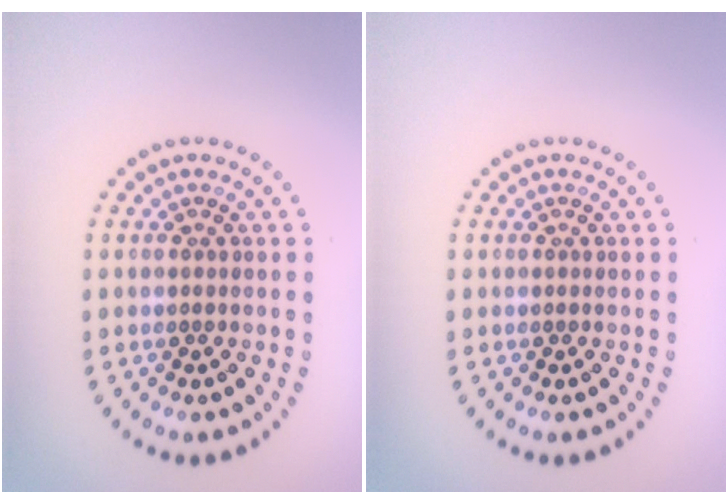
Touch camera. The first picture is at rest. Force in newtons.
{"total": 0.0}